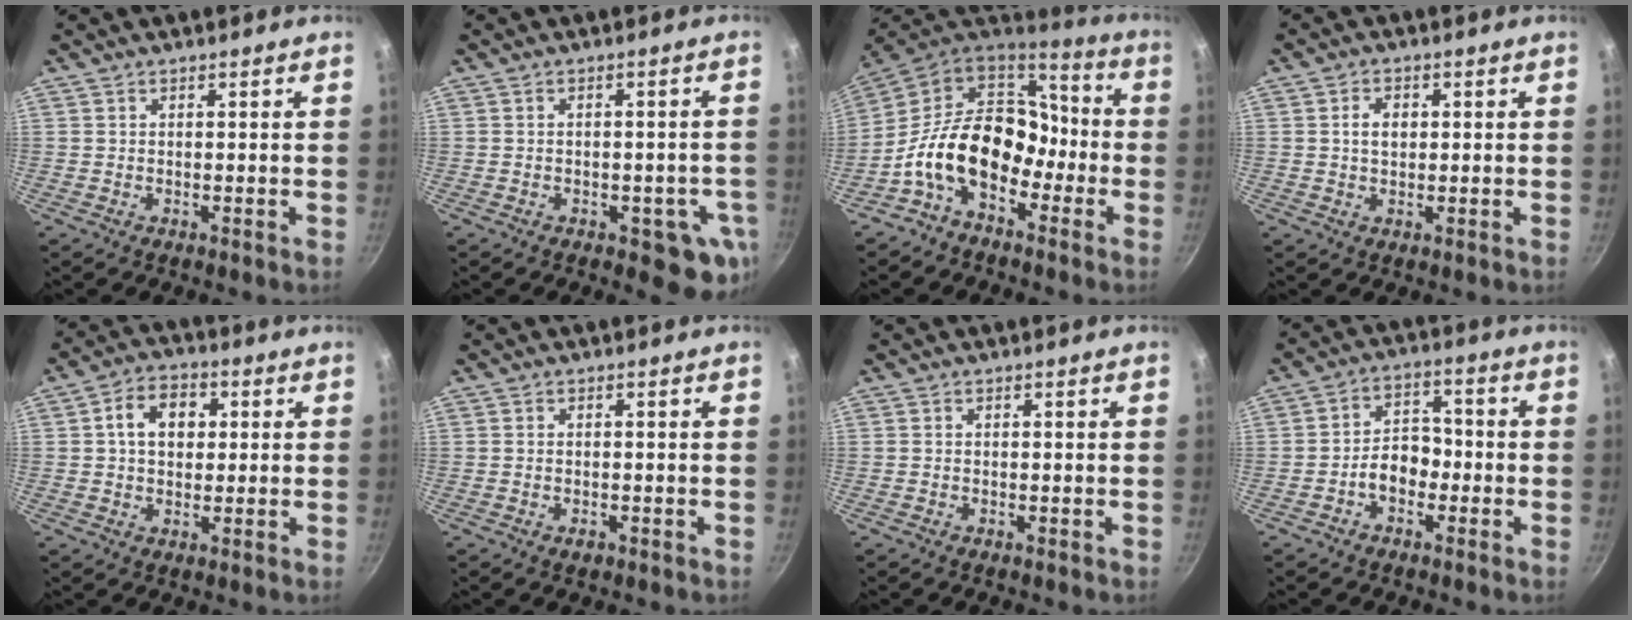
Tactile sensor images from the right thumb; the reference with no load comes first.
{"total": 7.8, "force": [-2.8, 3.9, 6.2], "torque": [-0.036, 0.009, -0.032]}
{"total": 18.4, "force": [-5.8, 12.4, 12.2], "torque": [-0.169, 0.065, -0.125]}
{"total": 3.3, "force": [0.4, 2.4, 2.2], "torque": [-0.025, 0.005, 0.006]}
{"total": 7.9, "force": [1.4, 5.8, 5.1], "torque": [-0.059, 0.011, 0.014]}
{"total": 1.4, "force": [-0.8, 0.8, 0.8], "torque": [-0.013, 0.001, -0.012]}
{"total": 0.0}
{"total": 6.6, "force": [-2.3, 4.6, 4.0], "torque": [-0.031, 0.033, -0.046]}